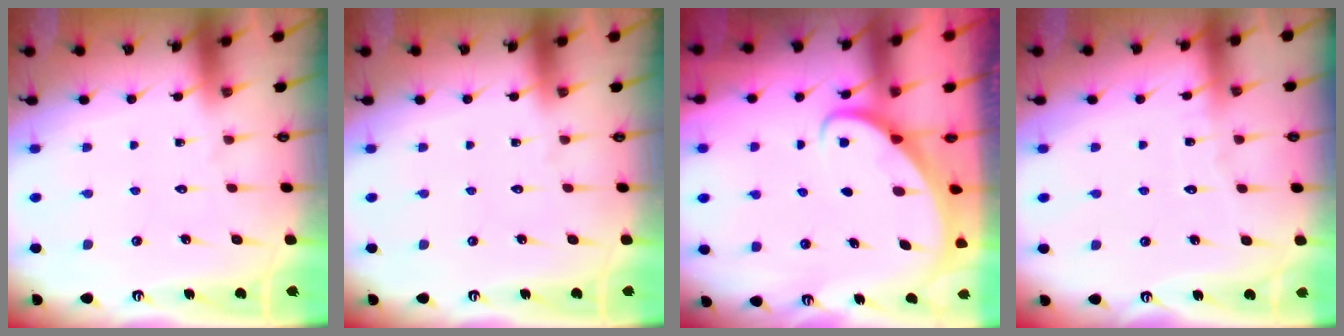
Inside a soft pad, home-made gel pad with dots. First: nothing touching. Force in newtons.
{"total": 0.0}
{"total": 2.4, "press": 2.4, "slide": 0.2}
{"total": 2.1, "press": 2.1, "slide": 0.1}